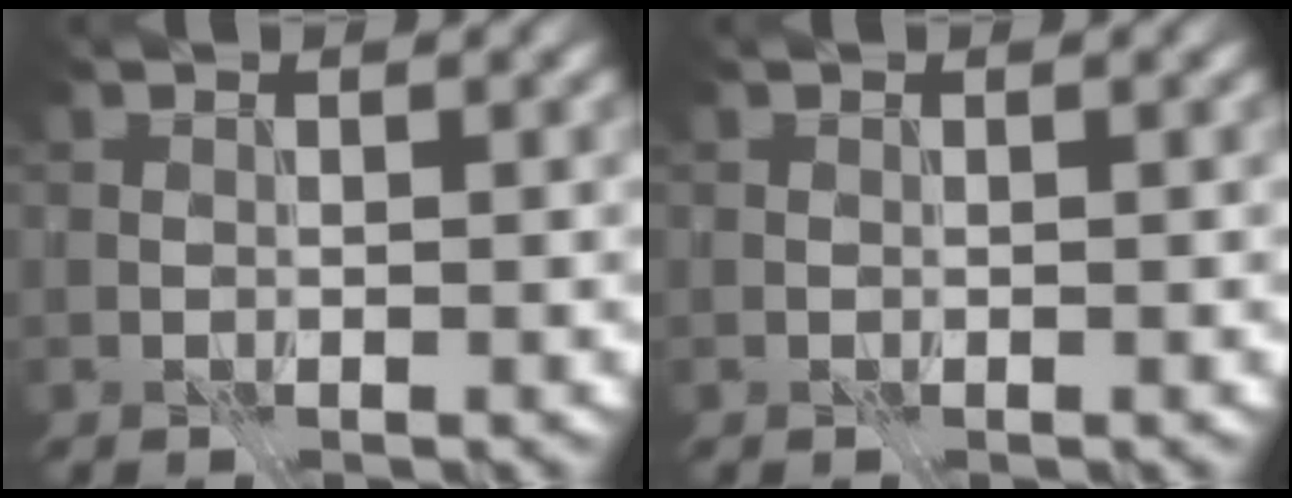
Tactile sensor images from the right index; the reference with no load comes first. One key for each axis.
{"total": 0.0}